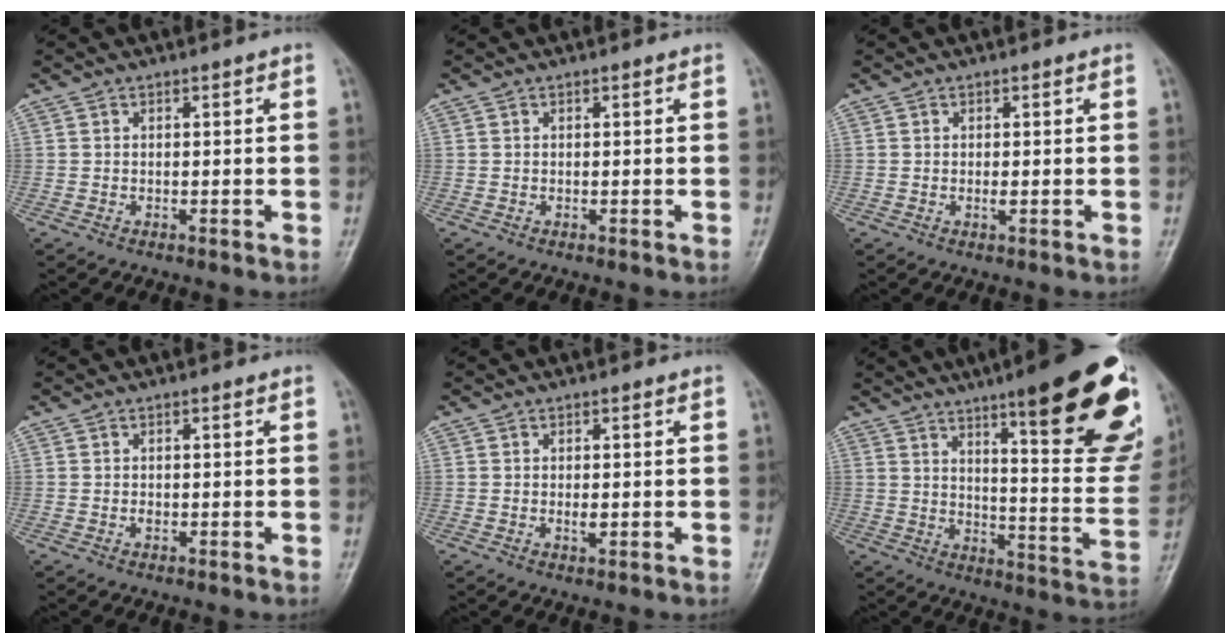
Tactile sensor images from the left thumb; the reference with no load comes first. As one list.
[{"total": 0.0}, {"total": 0.9, "force": [0.0, 0.3, 0.8], "torque": [-0.015, -0.003, -0.002]}, {"total": 0.9, "force": [-0.1, 0.7, 0.6], "torque": [-0.005, 0.001, -0.003]}, {"total": 1.8, "force": [-0.1, 0.9, 1.5], "torque": [-0.022, -0.003, 0.000]}, {"total": 26.8, "force": [15.4, 5.9, 21.2], "torque": [-0.239, -0.069, 0.214]}]